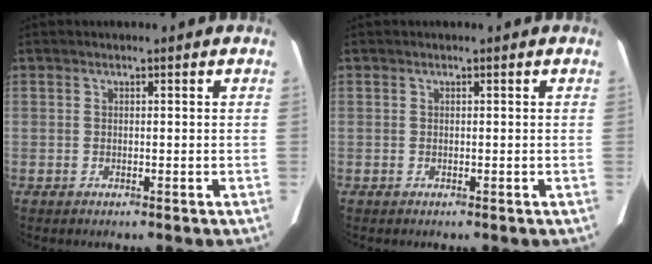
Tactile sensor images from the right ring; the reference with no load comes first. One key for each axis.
{"total": 0.0}